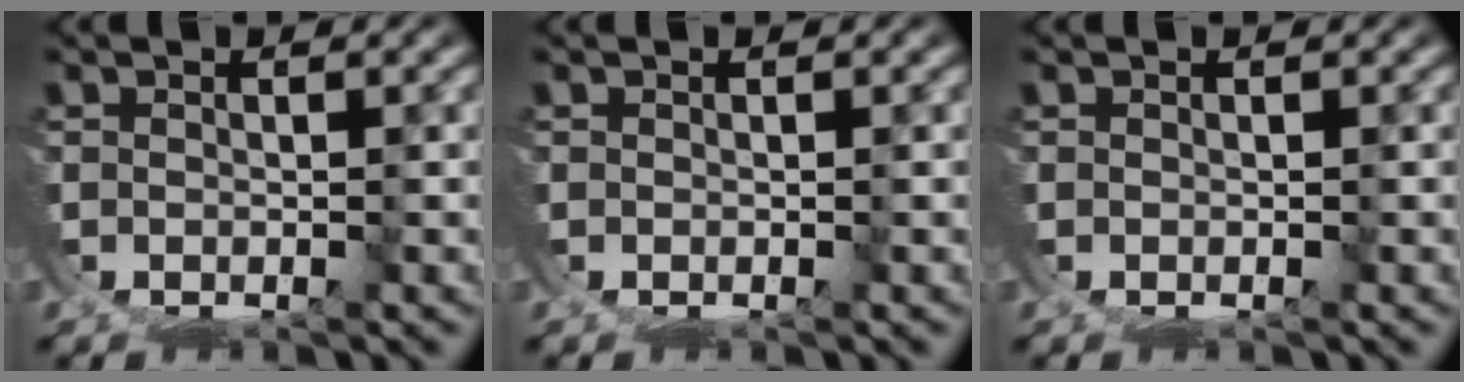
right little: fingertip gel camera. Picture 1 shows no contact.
{"total": 0.0}
{"total": 0.0}